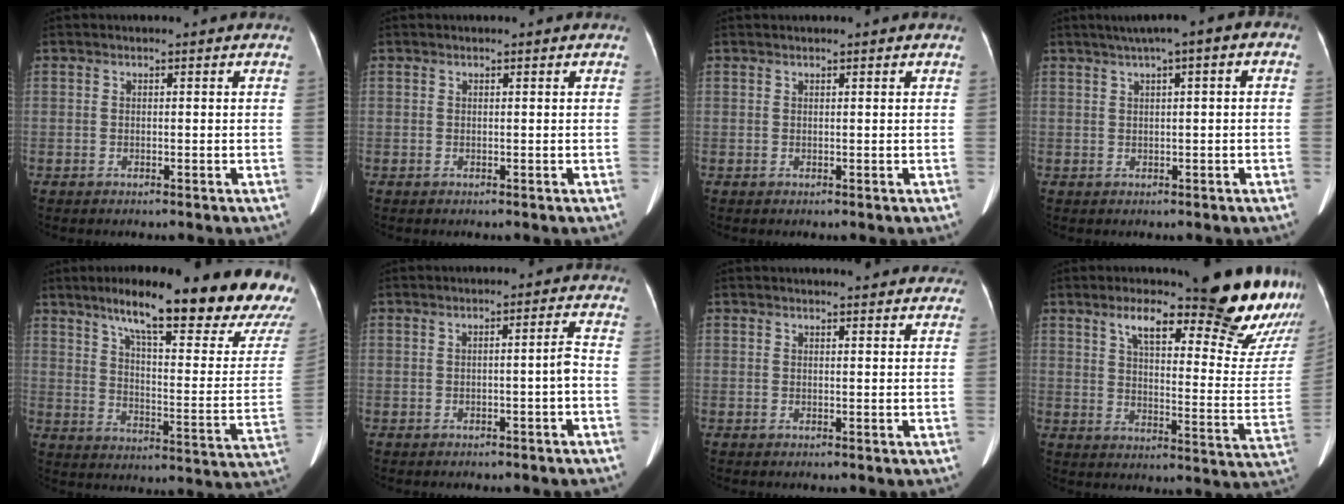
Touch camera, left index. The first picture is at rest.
{"total": 0.0}
{"total": 0.9, "force": [0.8, -0.1, 0.4], "torque": [-0.009, 0.014, 0.018]}
{"total": 5.1, "force": [2.0, 1.1, 4.5], "torque": [-0.067, 0.029, 0.023]}
{"total": 26.3, "force": [19.7, 3.3, 17.0], "torque": [-0.230, -0.031, 0.259]}
{"total": 2.1, "force": [-0.7, -0.3, 1.9], "torque": [-0.026, 0.004, -0.012]}
{"total": 8.0, "force": [7.4, 1.6, 2.7], "torque": [-0.022, 0.005, 0.071]}
{"total": 23.4, "force": [18.4, 3.5, 14.1], "torque": [-0.184, -0.053, 0.232]}